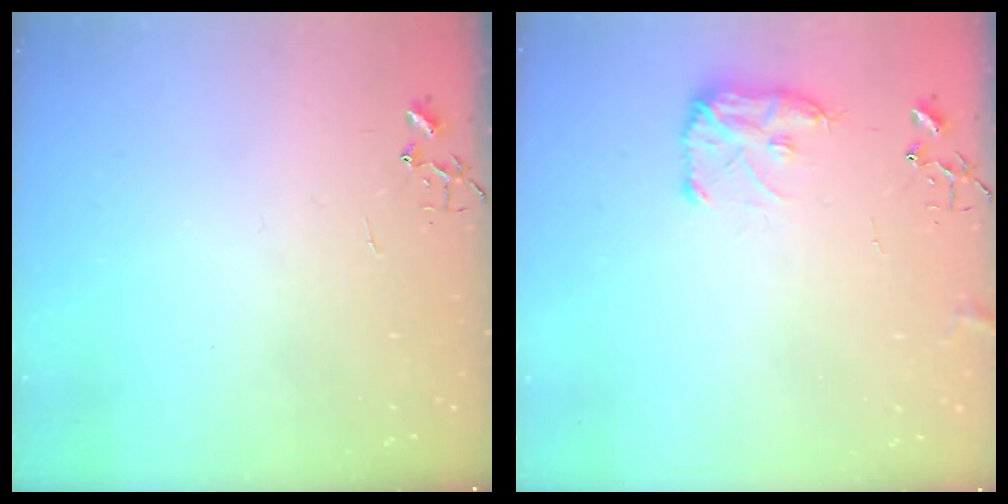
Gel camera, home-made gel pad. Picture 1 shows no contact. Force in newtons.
{"total": 8.9, "press": 8.8, "slide": 0.6}